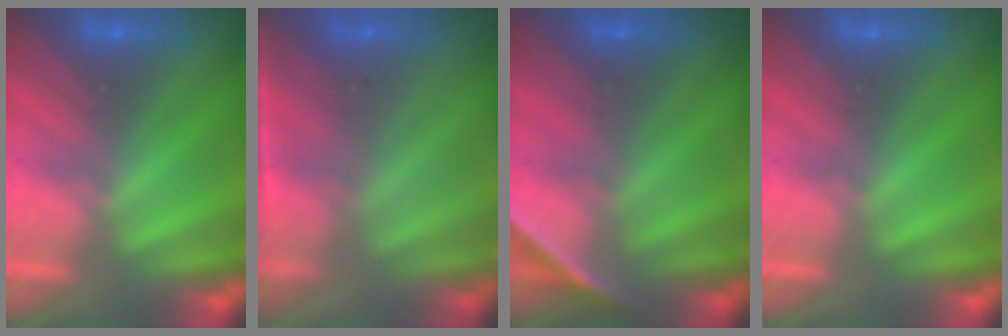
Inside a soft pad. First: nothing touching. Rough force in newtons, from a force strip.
{"total": 1.7}
{"total": 1.7}
{"total": 0.0}